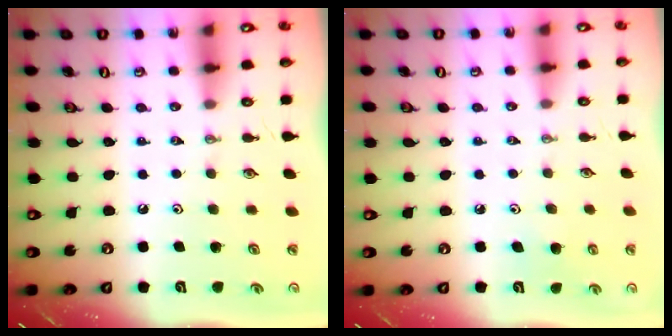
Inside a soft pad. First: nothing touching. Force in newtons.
{"total": 3.4, "press": 3.4, "slide": 0.4}